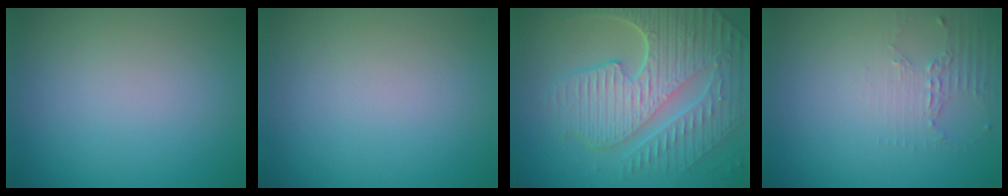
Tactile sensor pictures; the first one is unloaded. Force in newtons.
{"total": 0.0}
{"total": 9.3, "press": 6.2, "slide": 6.9}
{"total": 2.1, "press": 1.5, "slide": 1.5}